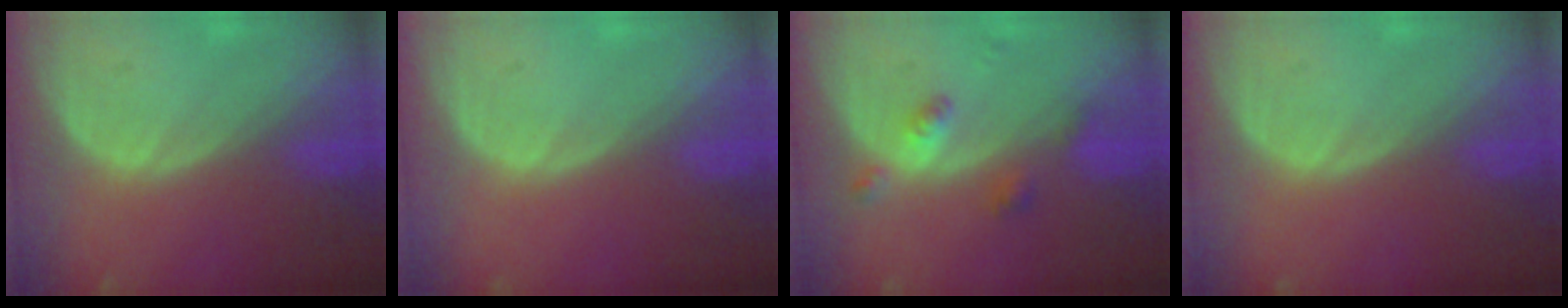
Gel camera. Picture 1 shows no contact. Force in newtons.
{"total": 0.0}
{"total": 3.5, "press": 3.5, "slide": 0.4}
{"total": 0.0}